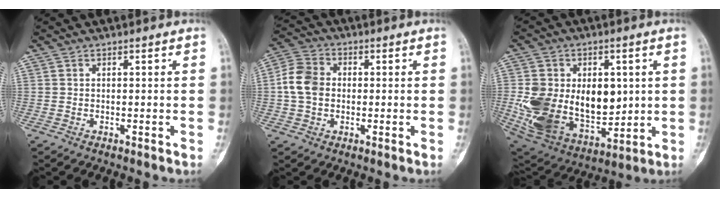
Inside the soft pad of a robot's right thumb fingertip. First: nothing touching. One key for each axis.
{"total": 8.2, "fx": -0.1, "fy": 6.4, "fz": 5.1, "tx": -0.091, "ty": 0.018, "tz": -0.010}
{"total": 23.3, "fx": 0.9, "fy": 15.6, "fz": 17.2, "tx": -0.294, "ty": -0.016, "tz": 0.050}